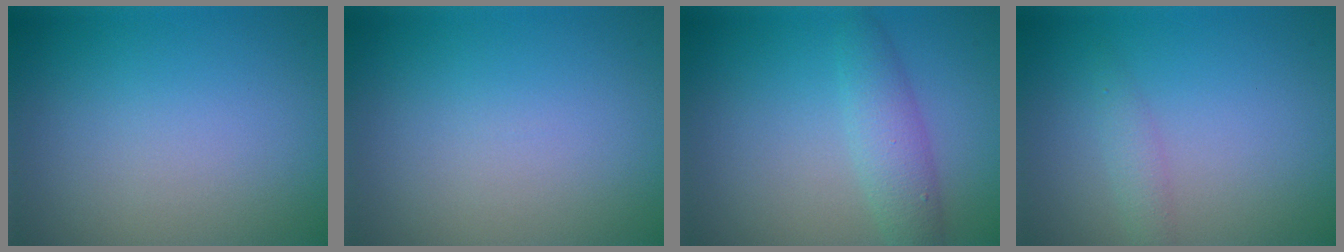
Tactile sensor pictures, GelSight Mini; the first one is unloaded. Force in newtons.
{"total": 0.0}
{"total": 2.8, "press": 2.8, "slide": 0.0}
{"total": 1.3, "press": 1.3, "slide": 0.0}